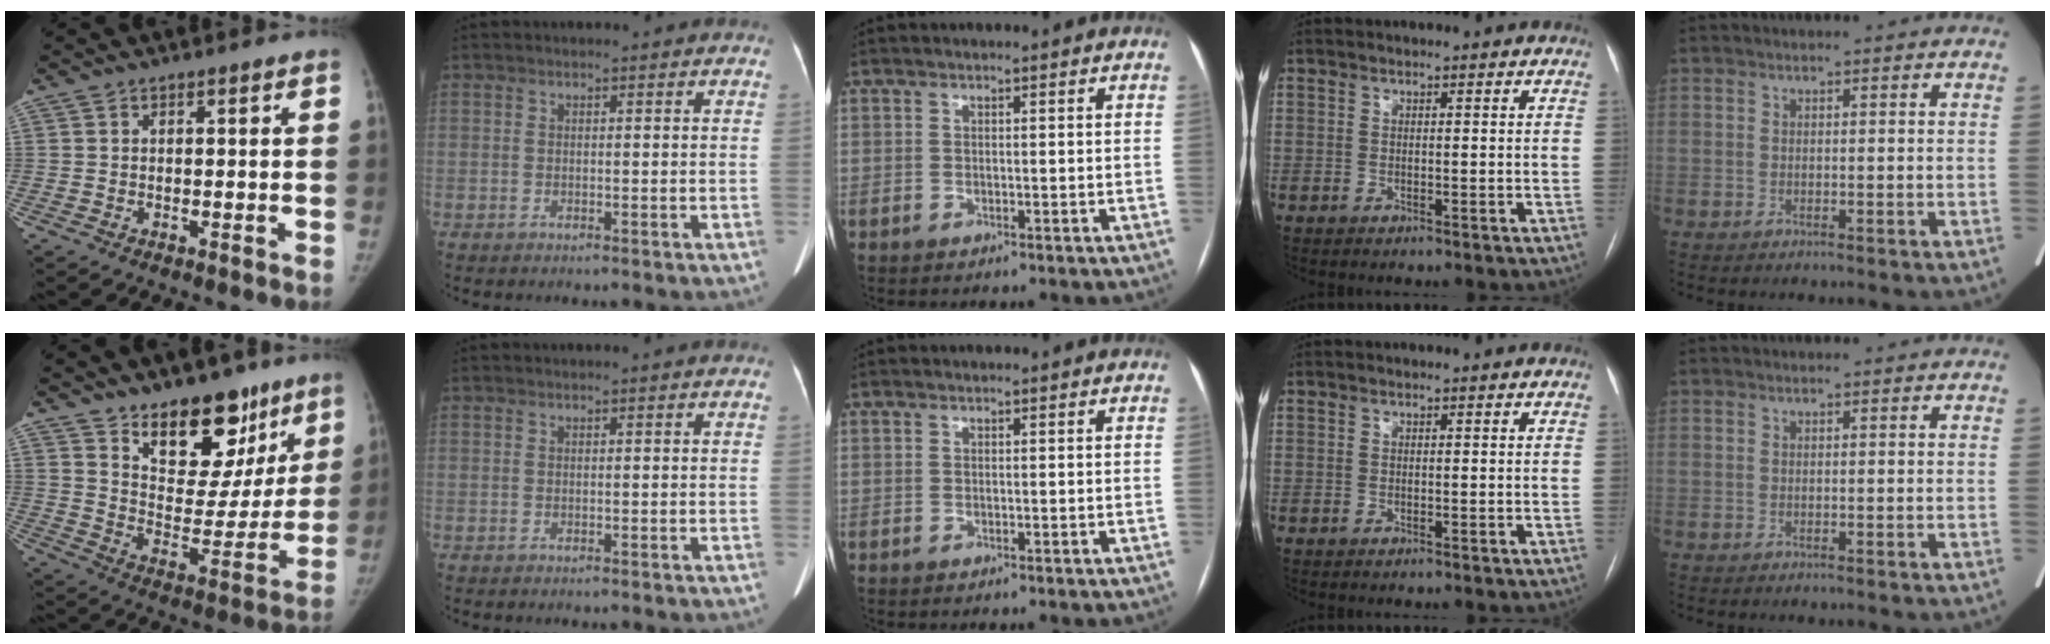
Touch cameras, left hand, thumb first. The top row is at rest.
{"thumb": {"total": 18.3, "force": [12.1, 9.9, 9.5], "torque": [-0.070, -0.080, 0.188]}}